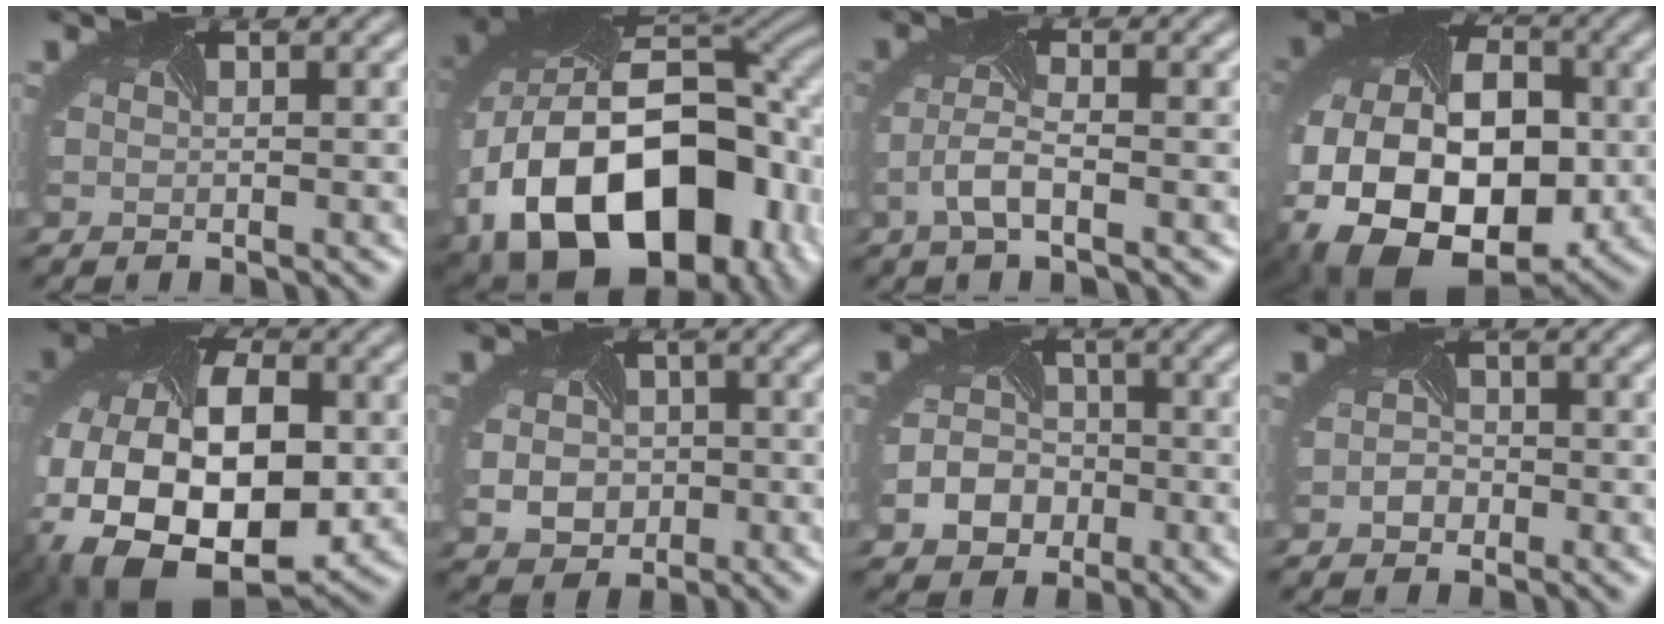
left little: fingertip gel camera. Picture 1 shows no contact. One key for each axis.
{"total": 19.8, "fx": -5.5, "fy": 13.1, "fz": 13.8, "tx": -0.279, "ty": -0.026, "tz": -0.069}
{"total": 2.2, "fx": -1.1, "fy": 0.6, "fz": 1.8, "tx": -0.053, "ty": 0.006, "tz": -0.028}
{"total": 18.0, "fx": -3.8, "fy": 13.1, "fz": 11.8, "tx": -0.205, "ty": -0.026, "tz": -0.049}
{"total": 17.4, "fx": -4.1, "fy": 11.4, "fz": 12.5, "tx": -0.250, "ty": -0.040, "tz": -0.049}
{"total": 4.6, "fx": -0.5, "fy": 4.0, "fz": 2.1, "tx": -0.034, "ty": -0.006, "tz": -0.006}
{"total": 3.9, "fx": -1.7, "fy": 3.4, "fz": 1.0, "tx": -0.018, "ty": 0.004, "tz": -0.033}
{"total": 1.1, "fx": -0.5, "fy": 0.9, "fz": -0.2, "tx": -0.007, "ty": 0.002, "tz": -0.015}